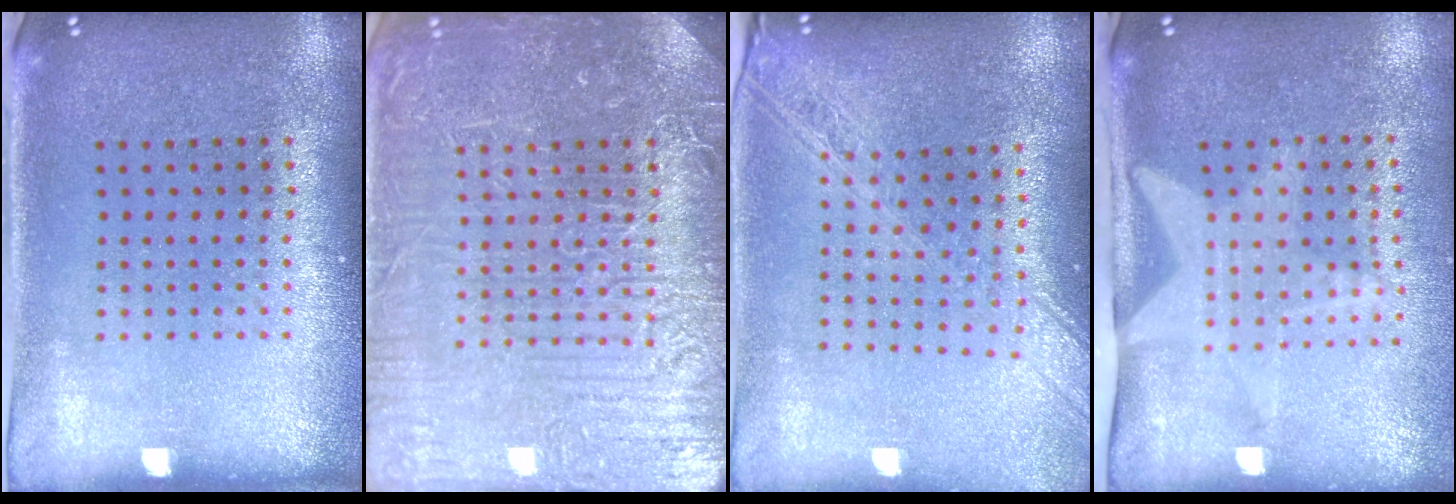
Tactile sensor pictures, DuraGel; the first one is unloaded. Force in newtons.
{"total": 7.6, "press": 7.5, "slide": 0.9}
{"total": 2.3, "press": 1.9, "slide": 1.3}
{"total": 1.7, "press": 1.5, "slide": 0.7}